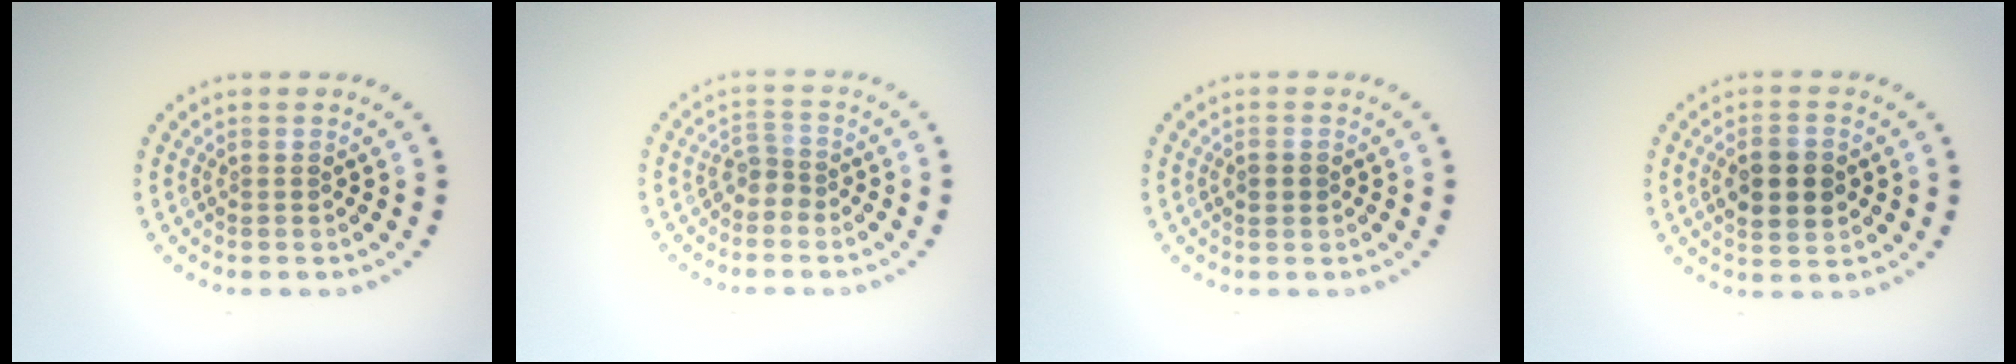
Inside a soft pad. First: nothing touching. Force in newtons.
{"total": 1.8, "press": 1.2, "slide": 1.3}
{"total": 1.5, "press": 1.5, "slide": 0.0}
{"total": 4.3, "press": 4.3, "slide": 0.2}